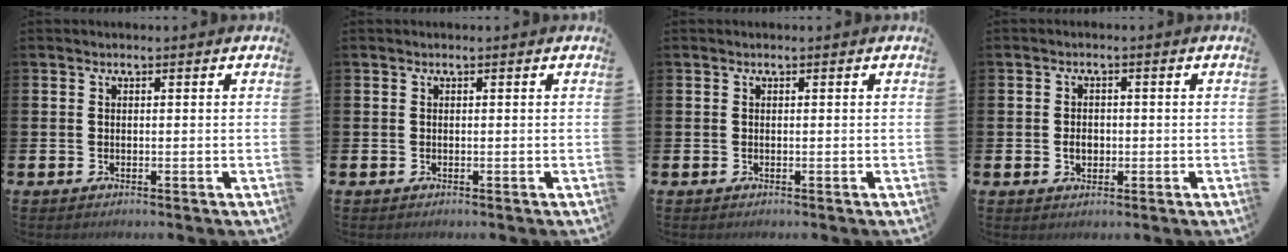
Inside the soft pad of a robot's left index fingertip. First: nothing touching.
{"total": 0.0}
{"total": 0.0}
{"total": 2.3, "force": [-0.3, 1.7, 1.5], "torque": [-0.010, -0.002, -0.012]}